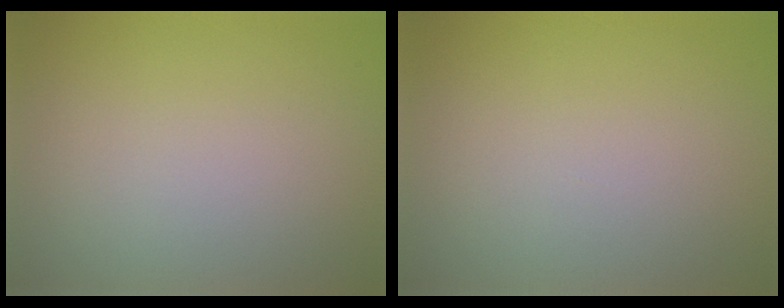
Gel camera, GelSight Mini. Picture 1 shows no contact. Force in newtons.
{"total": 0.0}